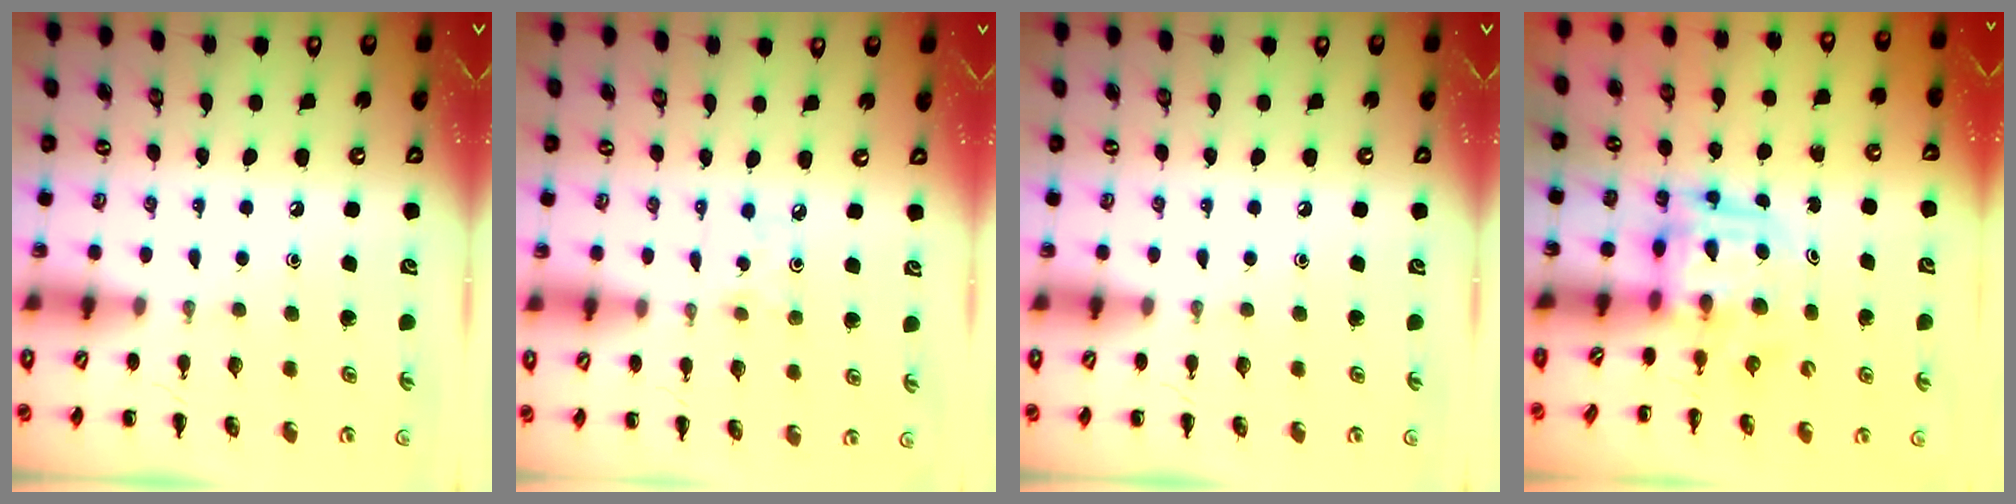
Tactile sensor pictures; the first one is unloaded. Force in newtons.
{"total": 2.1, "press": 2.0, "slide": 0.4}
{"total": 0.0}
{"total": 3.9, "press": 3.9, "slide": 0.7}